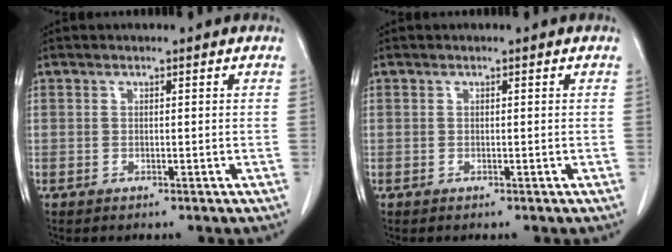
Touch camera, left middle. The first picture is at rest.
{"total": 0.0}